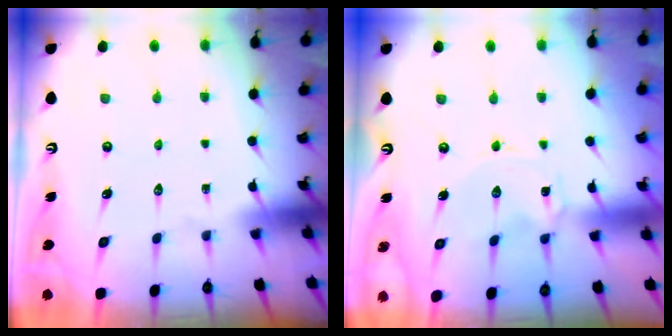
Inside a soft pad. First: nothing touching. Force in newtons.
{"total": 0.0}